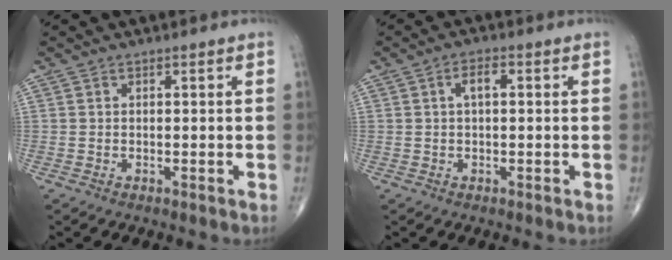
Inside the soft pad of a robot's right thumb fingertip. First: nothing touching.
{"total": 2.7, "force": [0.5, 1.2, 2.4], "torque": [-0.044, 0.008, 0.007]}